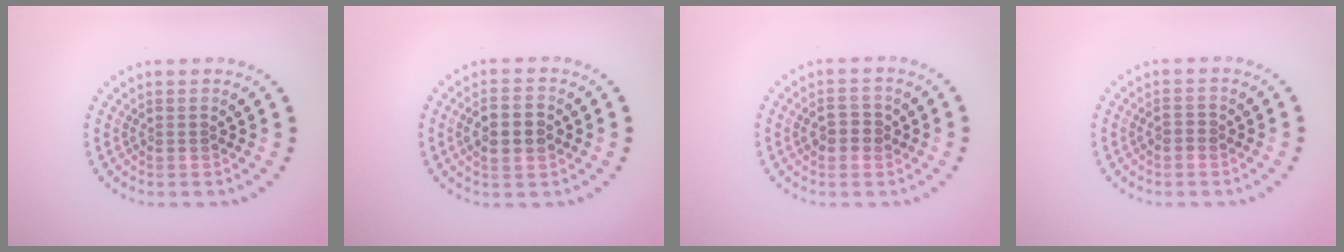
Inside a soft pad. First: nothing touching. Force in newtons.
{"total": 3.4, "press": 3.4, "slide": 0.0}
{"total": 2.2, "press": 2.2, "slide": 0.1}
{"total": 0.7, "press": 0.6, "slide": 0.3}